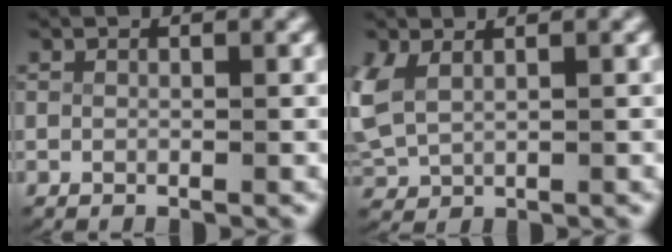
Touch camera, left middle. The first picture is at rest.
{"total": 3.4, "force": [0.6, 2.8, 1.8], "torque": [-0.075, -0.013, 0.029]}